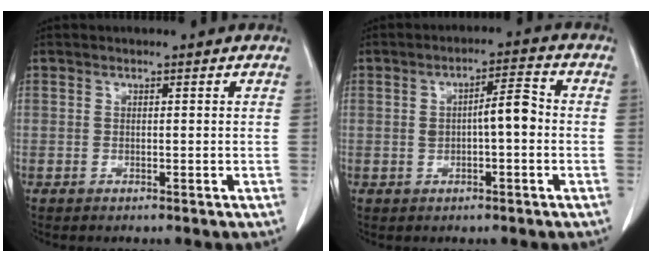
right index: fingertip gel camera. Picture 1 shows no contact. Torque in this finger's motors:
{"motor_torque": [0.15, 0.00, 0.10, 0.05]}